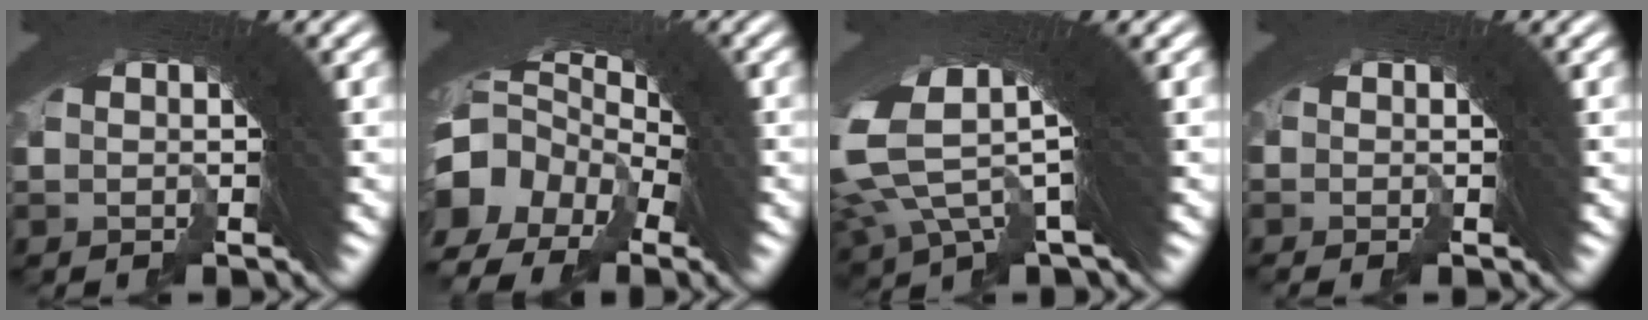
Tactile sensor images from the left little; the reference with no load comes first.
{"total": 7.3, "force": [-0.2, 5.5, 4.9], "torque": [-0.104, -0.008, -0.007]}
{"total": 8.1, "force": [1.7, 4.0, 6.8], "torque": [-0.145, -0.002, 0.030]}
{"total": 0.0}